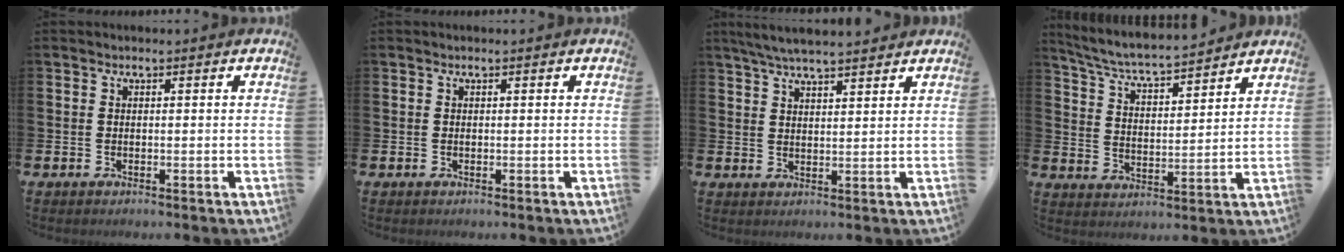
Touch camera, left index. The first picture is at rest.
{"total": 0.0}
{"total": 5.2, "force": [4.8, 0.6, 1.9], "torque": [-0.047, -0.012, 0.088]}
{"total": 5.9, "force": [5.6, 0.3, 1.7], "torque": [-0.060, -0.040, 0.095]}